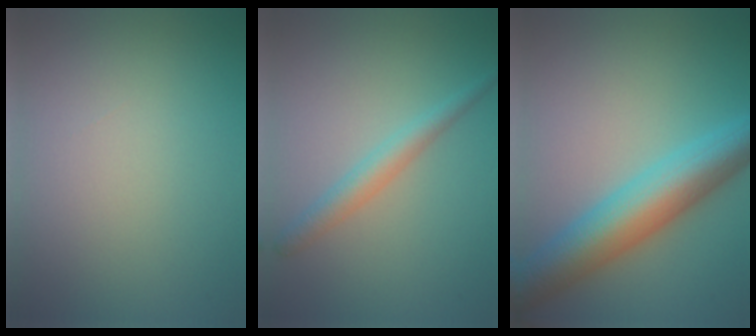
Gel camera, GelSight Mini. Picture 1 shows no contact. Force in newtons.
{"total": 2.4, "press": 2.4, "slide": 0.1}
{"total": 8.1, "press": 8.1, "slide": 0.1}